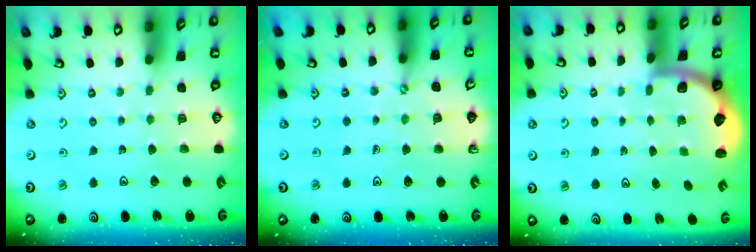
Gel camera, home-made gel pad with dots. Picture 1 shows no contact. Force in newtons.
{"total": 1.9, "press": 1.9, "slide": 0.2}
{"total": 1.9, "press": 1.8, "slide": 0.5}